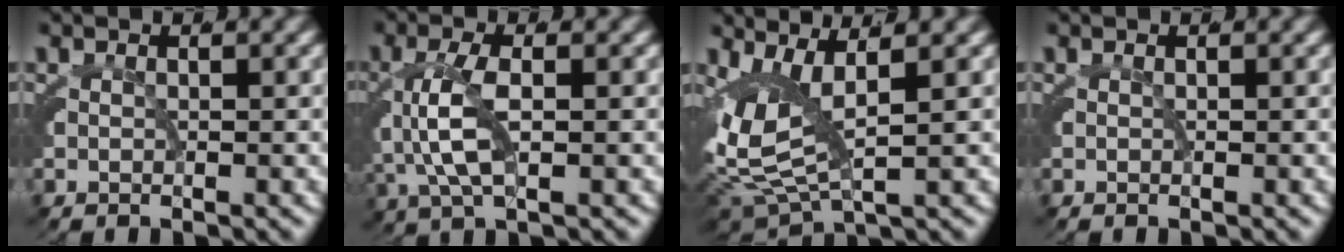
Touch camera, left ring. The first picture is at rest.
{"total": 4.0, "force": [-1.0, 1.6, 3.5], "torque": [-0.097, -0.010, -0.012]}
{"total": 8.1, "force": [0.5, 5.3, 6.1], "torque": [-0.147, -0.022, 0.013]}
{"total": 0.0}